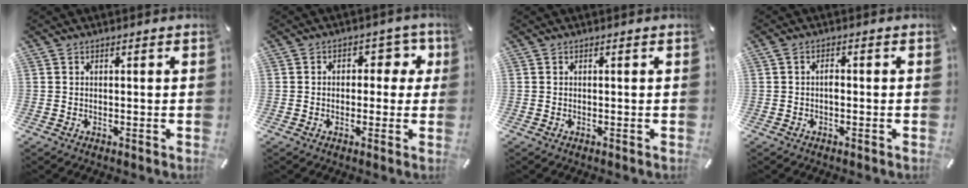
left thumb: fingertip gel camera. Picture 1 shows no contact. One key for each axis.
{"total": 5.9, "fx": 0.8, "fy": 4.5, "fz": 3.7, "tx": -0.039, "ty": 0.000, "tz": 0.005}
{"total": 0.0}
{"total": 2.1, "fx": -0.6, "fy": 1.2, "fz": 1.7, "tx": -0.032, "ty": 0.004, "tz": -0.011}